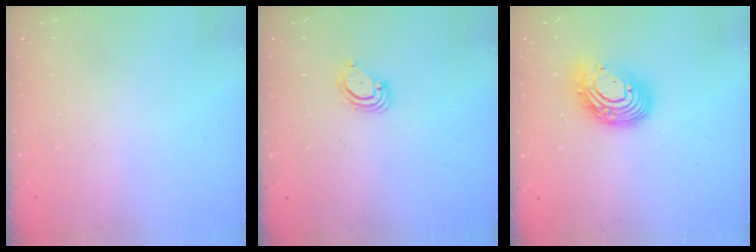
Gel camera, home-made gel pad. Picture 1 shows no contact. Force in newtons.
{"total": 3.5, "press": 3.5, "slide": 0.3}
{"total": 12.4, "press": 12.4, "slide": 1.1}